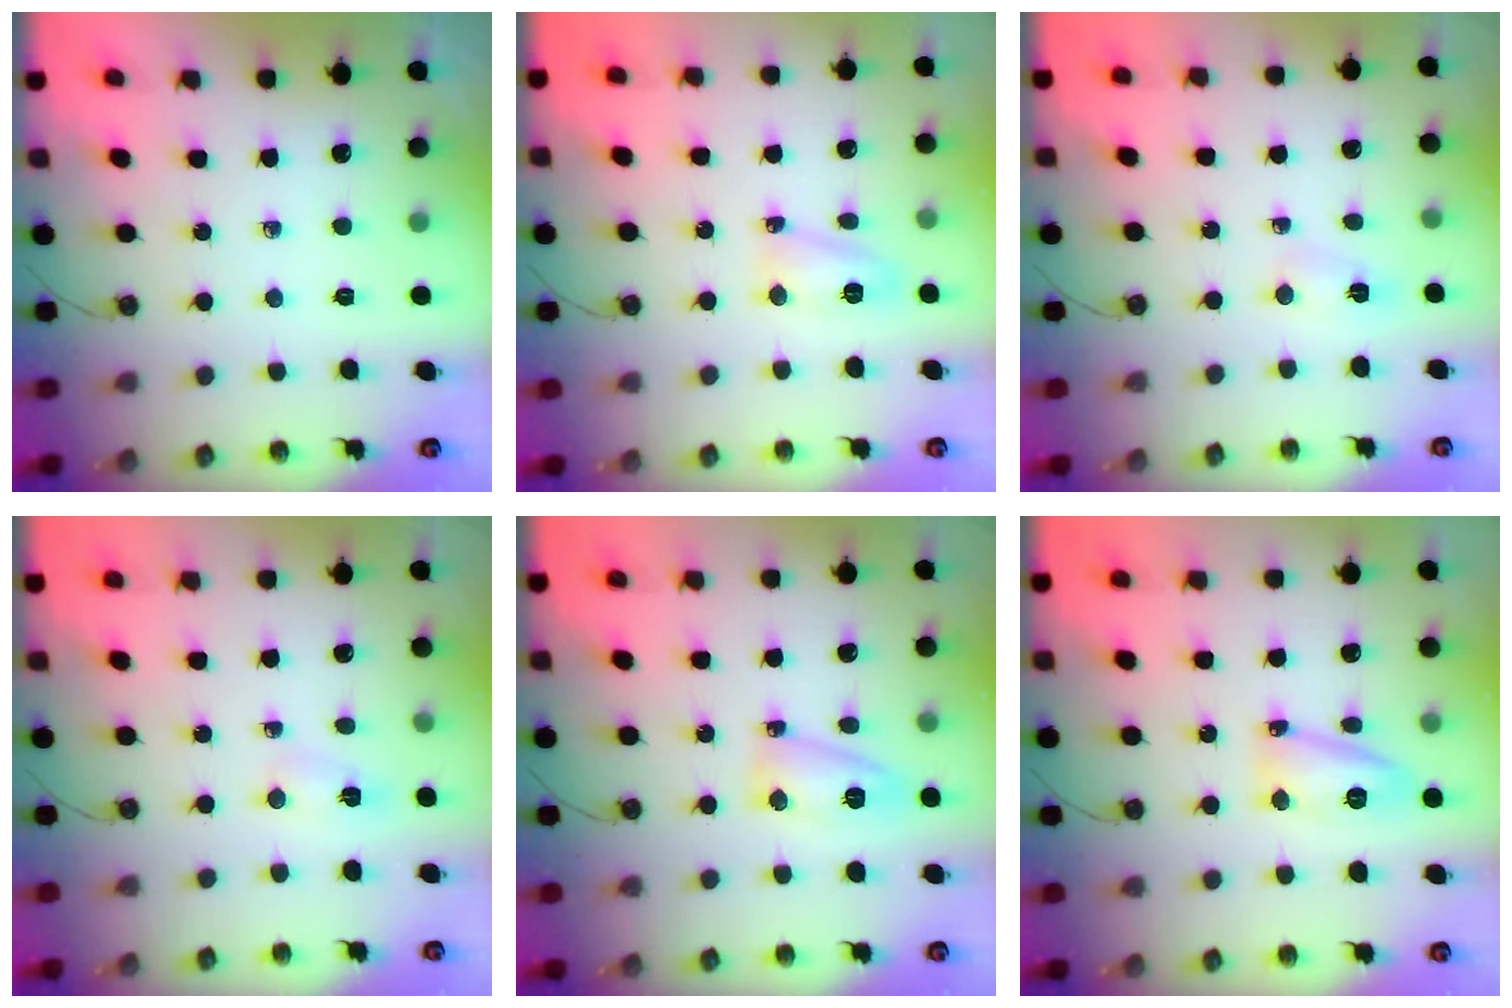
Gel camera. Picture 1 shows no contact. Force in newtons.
{"total": 9.2, "press": 6.1, "slide": 6.8}
{"total": 2.7, "press": 2.7, "slide": 0.4}
{"total": 2.7, "press": 2.7, "slide": 0.4}
{"total": 6.3, "press": 6.2, "slide": 1.1}
{"total": 12.0, "press": 11.9, "slide": 1.3}